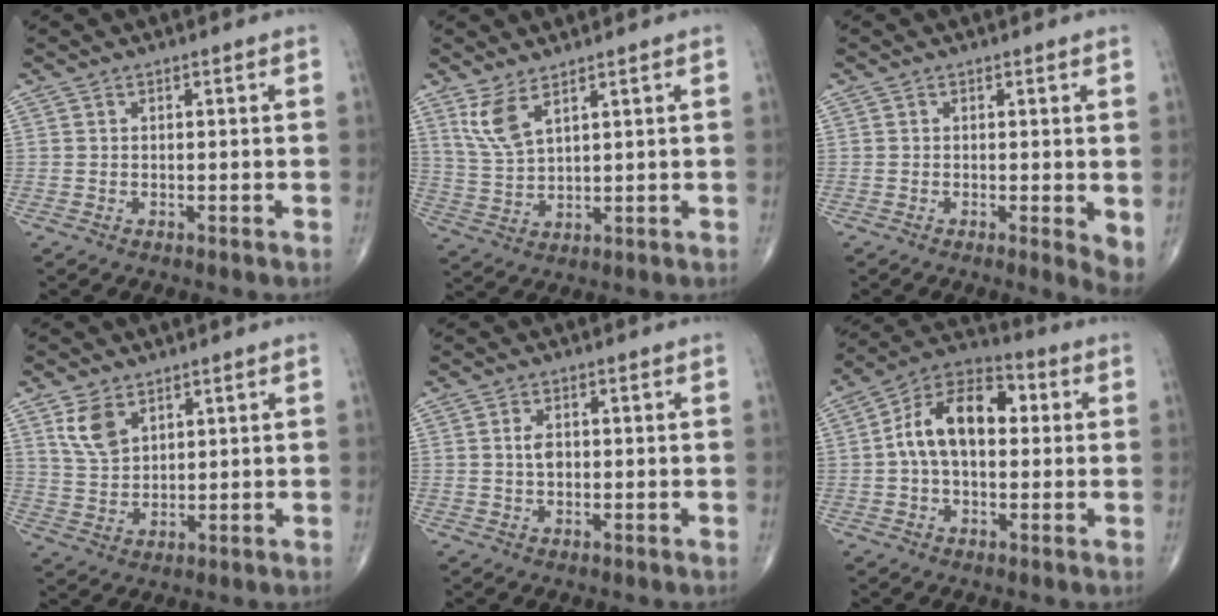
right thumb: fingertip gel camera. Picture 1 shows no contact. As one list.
[{"total": 6.4, "force": [3.9, 2.1, 4.6], "torque": [-0.099, -0.021, 0.089]}, {"total": 3.4, "force": [0.0, 1.0, 3.3], "torque": [-0.046, -0.011, -0.006]}, {"total": 6.4, "force": [3.5, 3.9, 3.8], "torque": [-0.062, -0.014, 0.076]}, {"total": 2.8, "force": [0.2, 1.7, 2.2], "torque": [-0.037, 0.001, 0.004]}, {"total": 14.4, "force": [1.5, 8.7, 11.4], "torque": [-0.181, 0.035, 0.012]}]